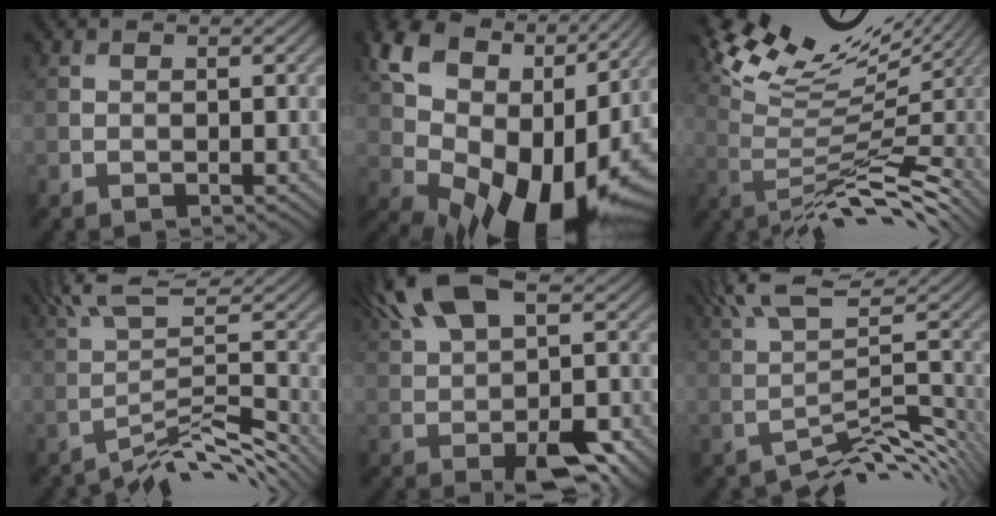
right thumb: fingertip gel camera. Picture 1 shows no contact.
{"total": 17.1, "force": [3.4, 11.5, 12.2], "torque": [-0.226, -0.020, 0.091]}
{"total": 12.1, "force": [5.7, 3.0, 10.2], "torque": [-0.174, 0.012, 0.115]}
{"total": 6.2, "force": [-2.2, 1.1, 5.7], "torque": [-0.093, 0.020, -0.028]}
{"total": 12.3, "force": [2.5, 5.6, 10.7], "torque": [-0.198, 0.008, 0.048]}
{"total": 5.9, "force": [0.0, 1.3, 5.7], "torque": [-0.092, 0.019, 0.012]}